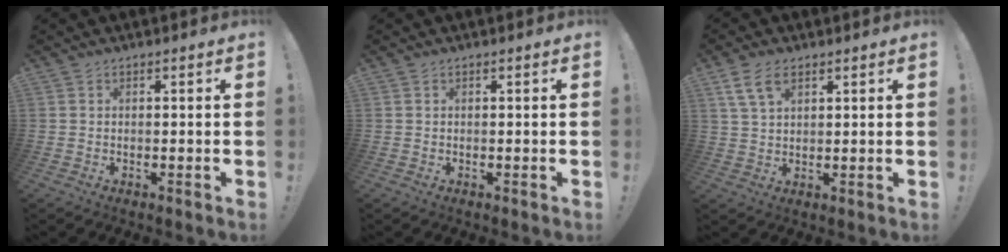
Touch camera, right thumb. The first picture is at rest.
{"total": 0.0}
{"total": 7.2, "force": [4.0, 3.9, 4.7], "torque": [-0.087, -0.003, 0.077]}